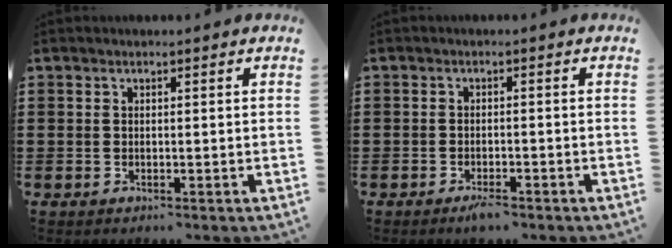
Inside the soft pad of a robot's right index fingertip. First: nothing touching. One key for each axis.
{"total": 1.7, "fx": -1.3, "fy": 0.4, "fz": 1.0, "tx": -0.019, "ty": 0.000, "tz": -0.025}